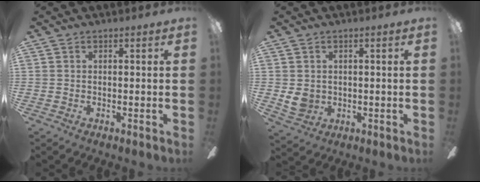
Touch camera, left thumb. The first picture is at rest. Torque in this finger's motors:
{"motor_torque": [-0.17, 0.17, 0.01, -0.01, 0.00]}